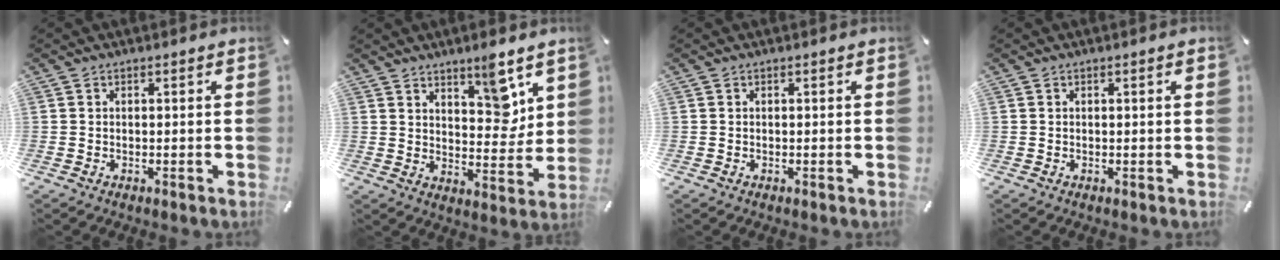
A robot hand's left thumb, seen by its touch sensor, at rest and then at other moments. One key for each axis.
{"total": 9.0, "fx": 6.6, "fy": 3.7, "fz": 4.9, "tx": -0.053, "ty": -0.050, "tz": 0.110}
{"total": 0.0}
{"total": 0.9, "fx": 0.1, "fy": 0.0, "fz": 0.8, "tx": -0.014, "ty": 0.000, "tz": 0.002}